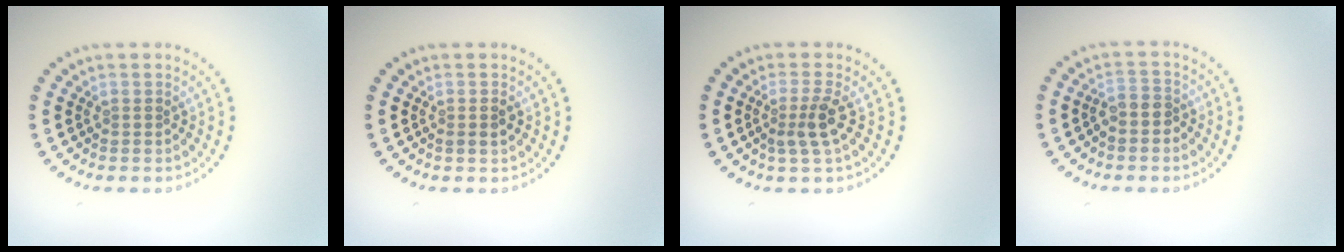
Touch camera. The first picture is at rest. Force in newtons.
{"total": 1.0, "press": 1.0, "slide": 0.4}
{"total": 2.4, "press": 1.8, "slide": 1.6}
{"total": 2.0, "press": 1.7, "slide": 1.0}